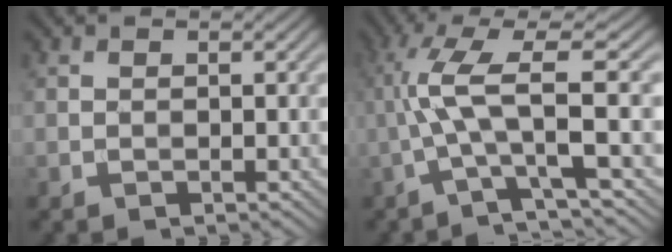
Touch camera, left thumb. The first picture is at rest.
{"total": 8.5, "force": [-0.9, 1.3, 8.3], "torque": [-0.160, 0.022, -0.029]}